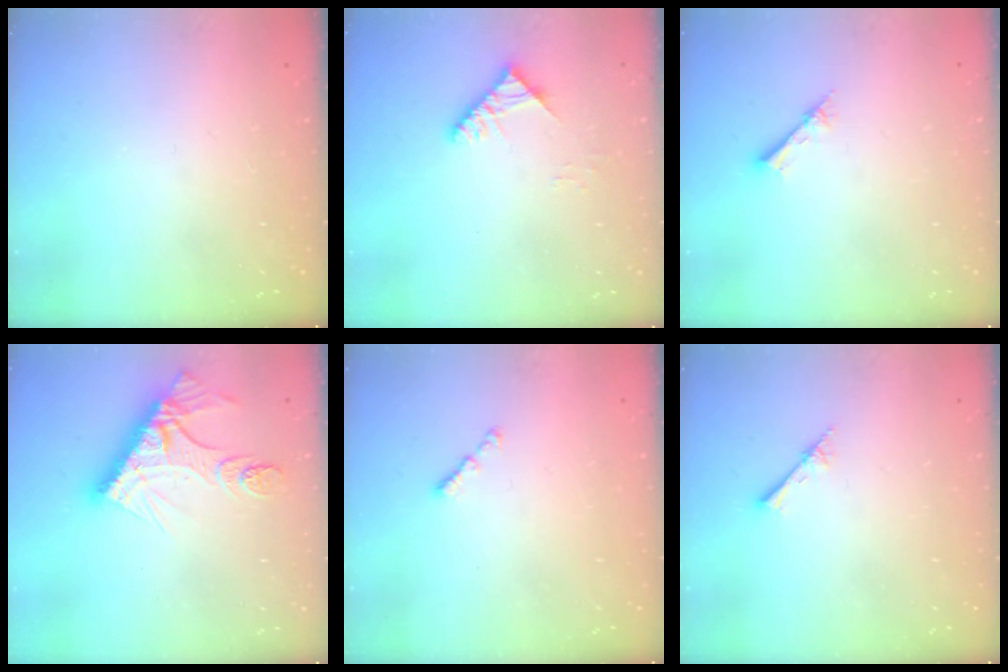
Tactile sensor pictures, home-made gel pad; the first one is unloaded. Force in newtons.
{"total": 4.7, "press": 4.7, "slide": 0.9}
{"total": 2.1, "press": 2.1, "slide": 0.2}
{"total": 14.0, "press": 14.0, "slide": 1.2}
{"total": 1.1, "press": 1.0, "slide": 0.4}
{"total": 2.4, "press": 2.4, "slide": 0.3}